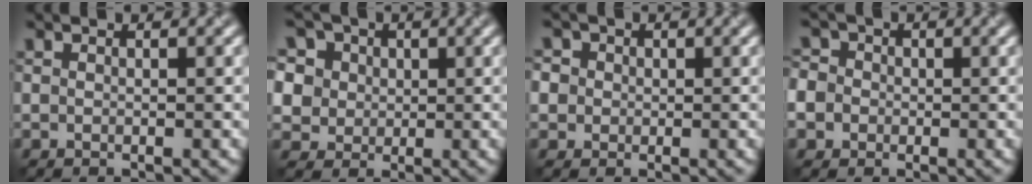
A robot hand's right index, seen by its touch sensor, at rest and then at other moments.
{"total": 11.1, "force": [5.4, 8.3, 5.0], "torque": [-0.118, 0.035, 0.072]}
{"total": 5.1, "force": [1.8, 4.4, 1.9], "torque": [-0.036, 0.028, 0.007]}
{"total": 7.2, "force": [-1.0, 6.6, 2.7], "torque": [-0.055, 0.020, -0.063]}